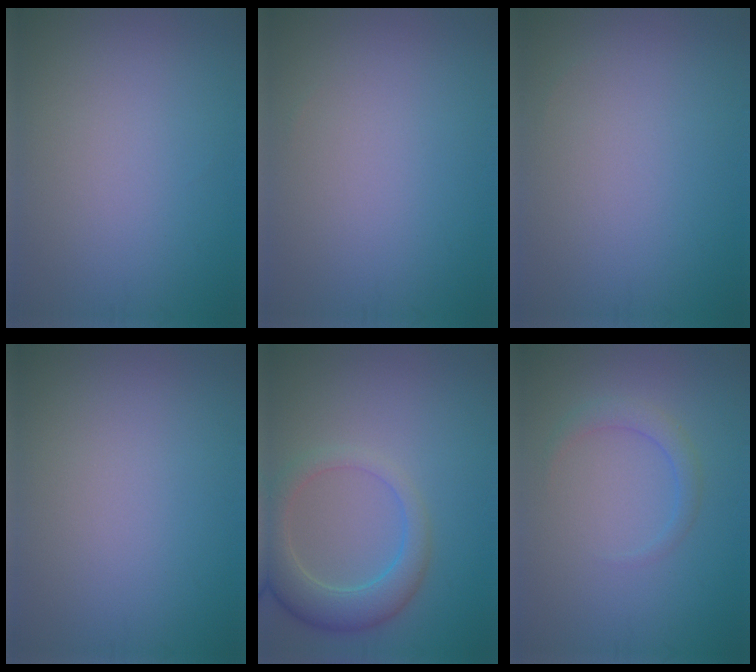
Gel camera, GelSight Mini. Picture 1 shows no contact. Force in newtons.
{"total": 0.0}
{"total": 0.0}
{"total": 0.0}
{"total": 4.6, "press": 4.6, "slide": 0.4}
{"total": 1.7, "press": 1.7, "slide": 0.1}